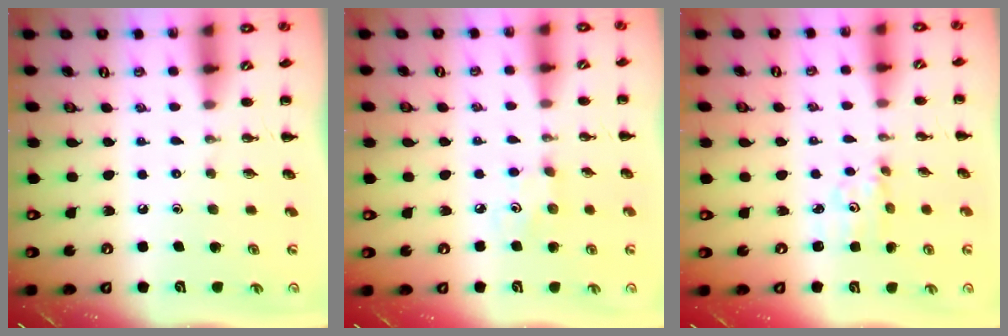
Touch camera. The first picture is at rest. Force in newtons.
{"total": 2.5, "press": 2.4, "slide": 0.7}
{"total": 2.5, "press": 2.4, "slide": 0.4}